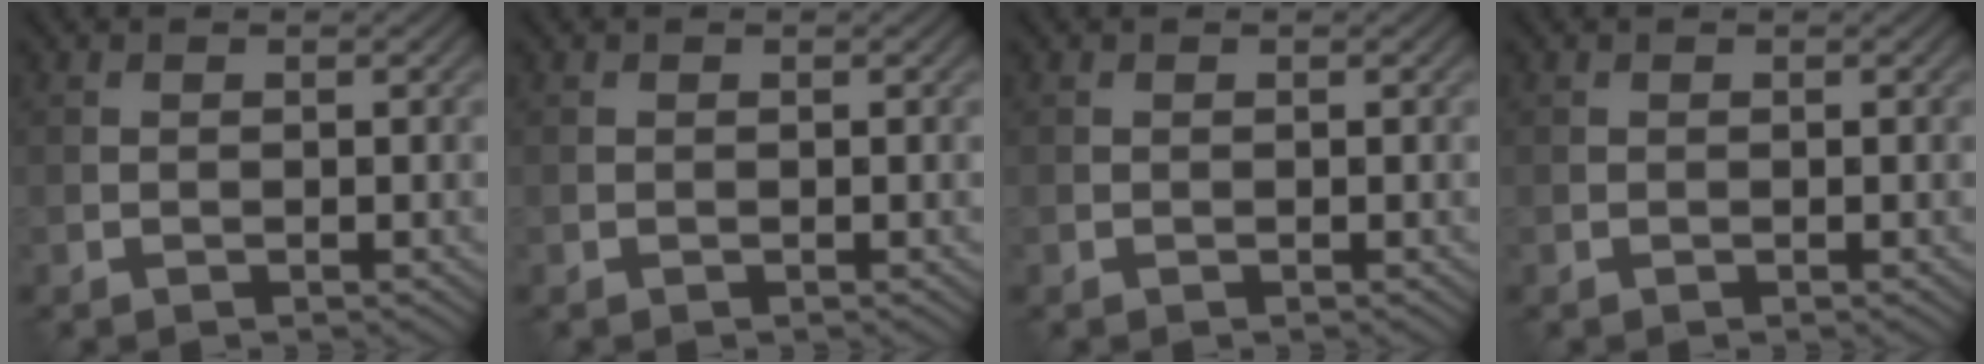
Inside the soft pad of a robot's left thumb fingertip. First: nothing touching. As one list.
[{"total": 0.0}, {"total": 0.0}, {"total": 0.0}]